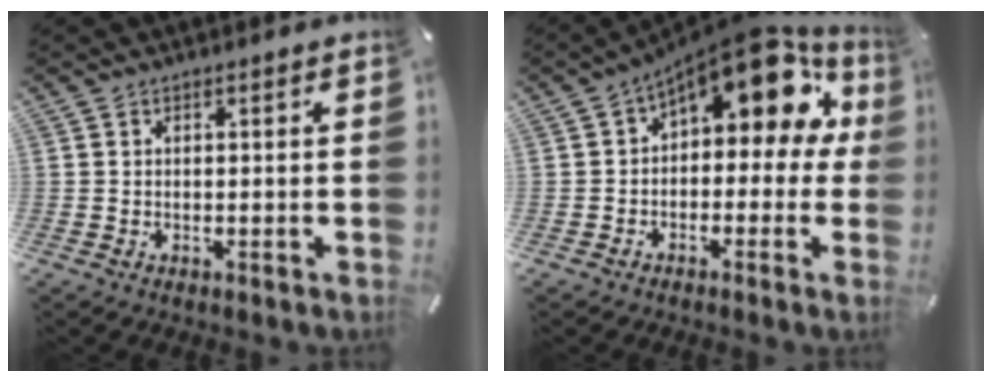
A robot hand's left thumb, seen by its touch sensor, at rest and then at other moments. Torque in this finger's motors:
{"motor_torque": [1.78, 3.22, 2.37, -0.39, 0.16]}